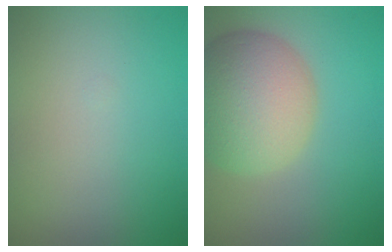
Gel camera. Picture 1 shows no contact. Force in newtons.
{"total": 9.0, "press": 9.0, "slide": 0.4}